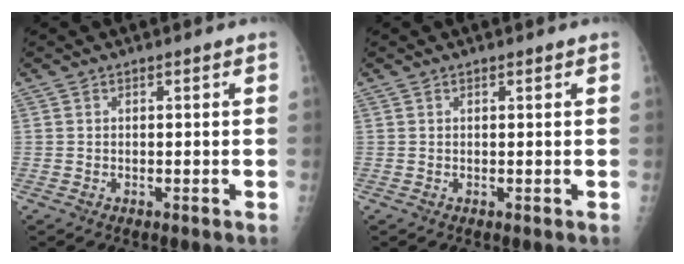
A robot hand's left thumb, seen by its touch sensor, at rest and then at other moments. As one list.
[{"total": 0.5, "force": [0.4, 0.2, 0.3], "torque": [-0.007, -0.001, 0.005]}]